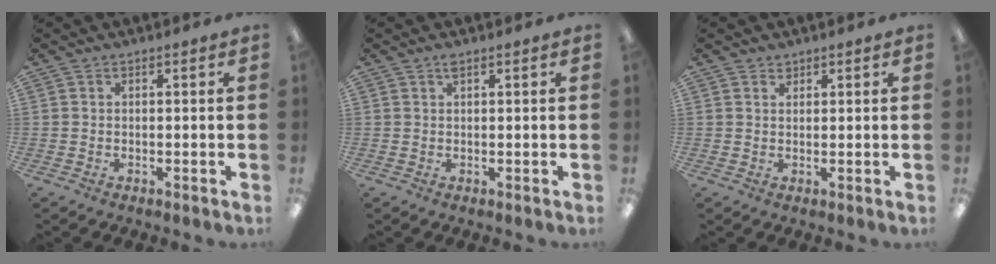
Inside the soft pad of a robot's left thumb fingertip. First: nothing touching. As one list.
[{"total": 1.1, "force": [0.8, 0.3, 0.7], "torque": [-0.017, 0.002, 0.014]}, {"total": 1.4, "force": [1.2, 0.8, 0.2], "torque": [0.004, -0.004, 0.022]}]